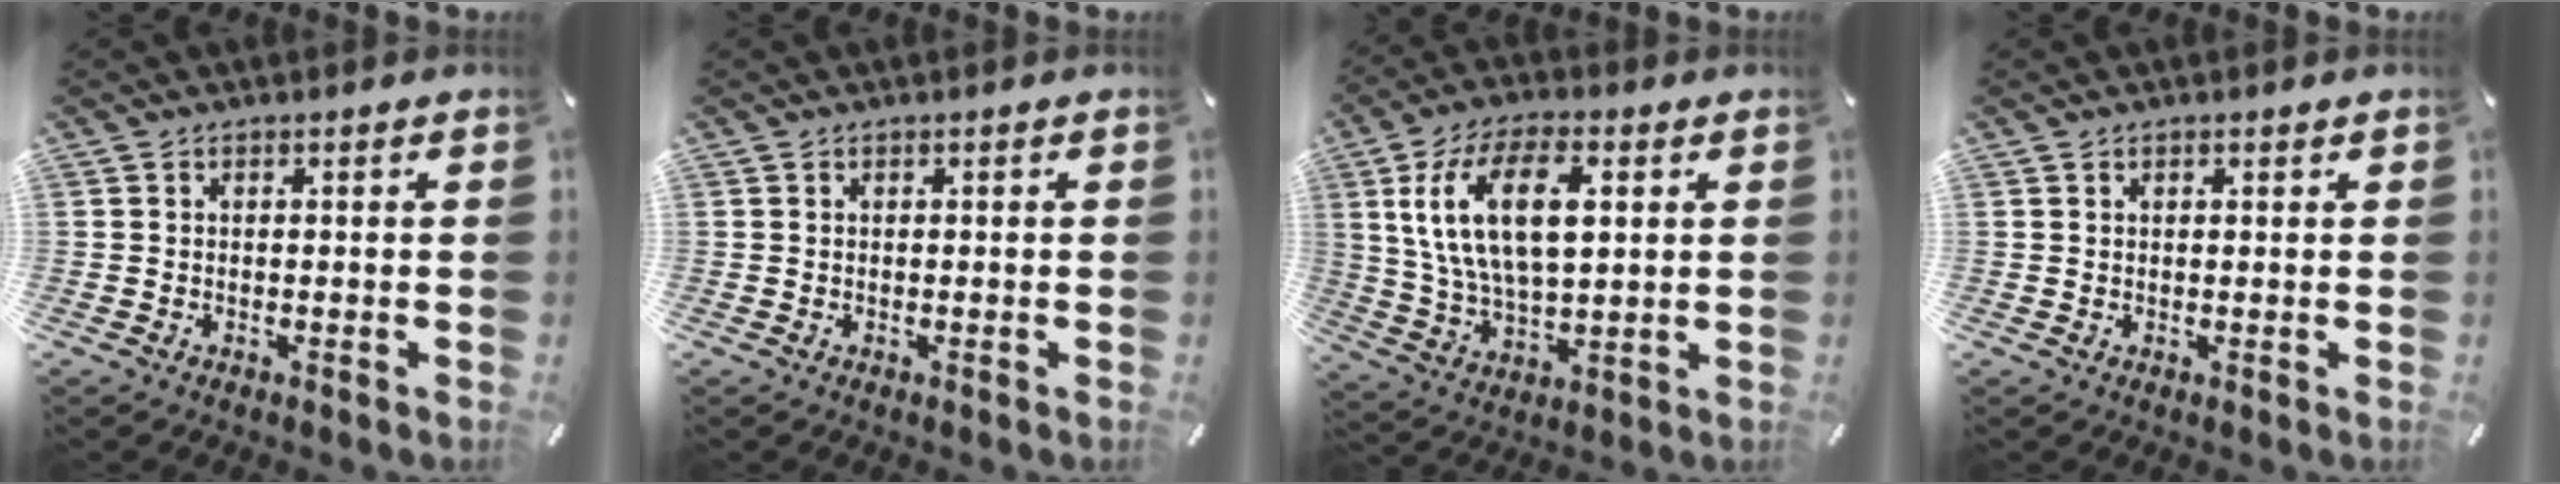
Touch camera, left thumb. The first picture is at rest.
{"total": 0.0}
{"total": 16.0, "force": [5.1, 8.2, 12.7], "torque": [-0.265, 0.007, 0.084]}
{"total": 0.7, "force": [0.4, 0.5, 0.3], "torque": [-0.005, 0.002, 0.007]}